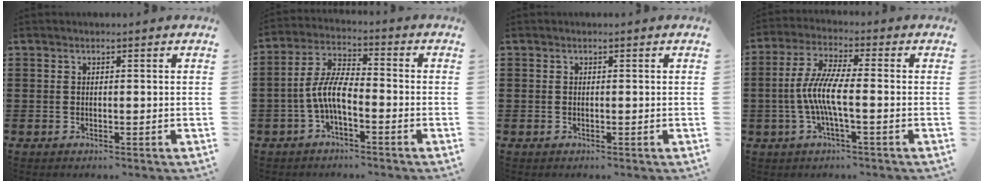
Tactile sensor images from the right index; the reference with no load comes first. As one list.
[{"total": 6.9, "force": [-2.5, 2.2, 6.1], "torque": [-0.146, -0.008, -0.053]}, {"total": 0.0}, {"total": 7.3, "force": [-1.6, 1.2, 7.0], "torque": [-0.164, -0.016, -0.042]}]